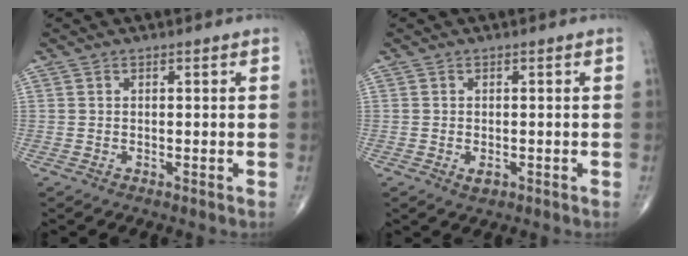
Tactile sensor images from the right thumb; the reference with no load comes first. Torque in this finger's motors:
{"motor_torque": [-0.31, 0.09, 0.18, 0.23, -0.01]}